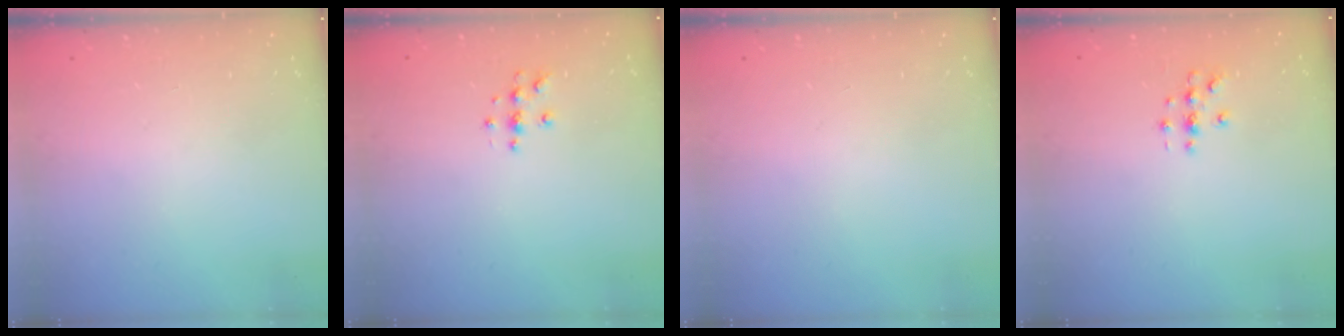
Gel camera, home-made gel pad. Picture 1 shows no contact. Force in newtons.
{"total": 4.9, "press": 4.8, "slide": 0.6}
{"total": 0.0}
{"total": 3.0, "press": 3.0, "slide": 0.3}